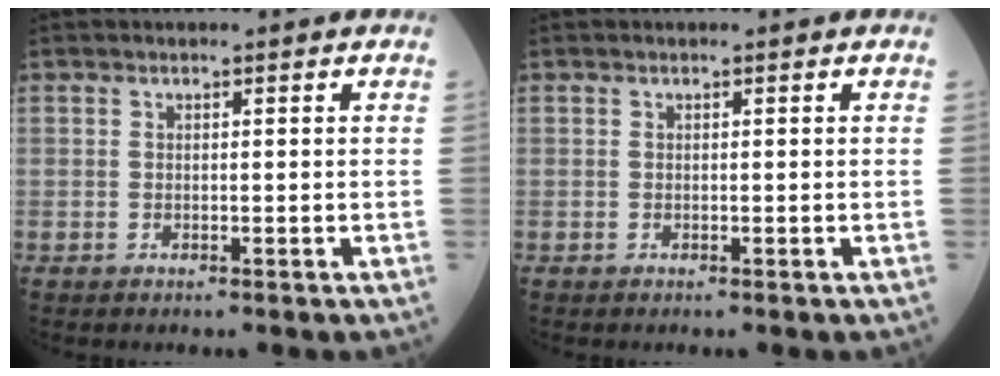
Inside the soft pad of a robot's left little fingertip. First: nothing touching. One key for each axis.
{"total": 0.0}